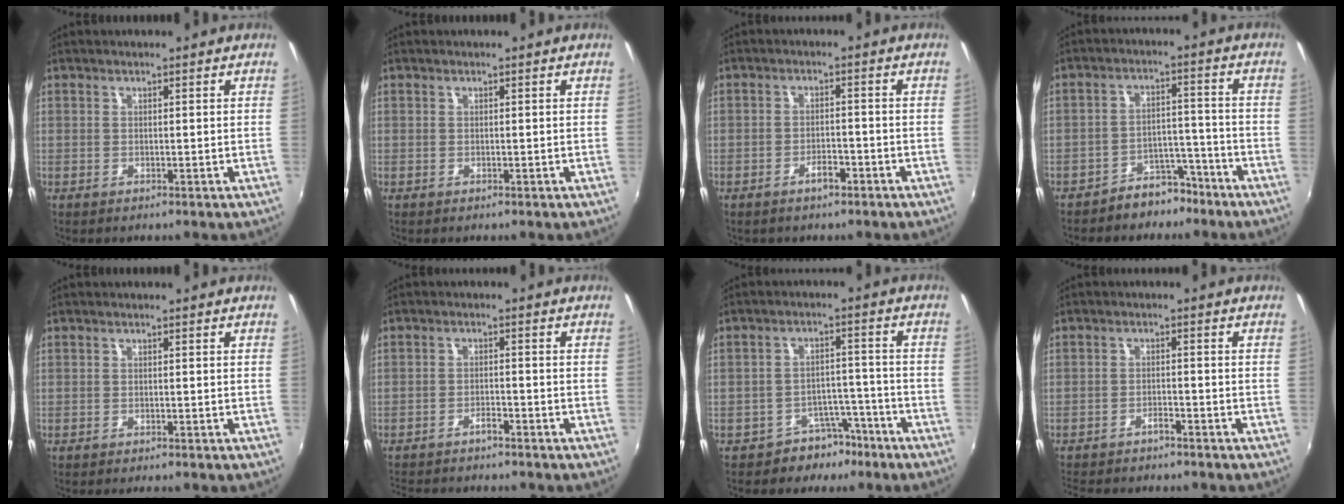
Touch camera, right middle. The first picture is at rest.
{"total": 0.0}
{"total": 2.3, "force": [-1.5, 1.1, 1.4], "torque": [-0.029, 0.004, -0.021]}
{"total": 6.3, "force": [-5.0, 3.4, 1.8], "torque": [-0.035, 0.031, -0.067]}
{"total": 1.9, "force": [-1.8, 0.4, 0.7], "torque": [-0.020, -0.013, -0.028]}
{"total": 6.8, "force": [-6.2, 1.2, 2.5], "torque": [-0.065, -0.005, -0.097]}
{"total": 5.9, "force": [-4.4, 3.7, 1.1], "torque": [-0.014, 0.031, -0.062]}
{"total": 7.0, "force": [-6.3, 1.5, 2.6], "torque": [-0.070, -0.008, -0.098]}